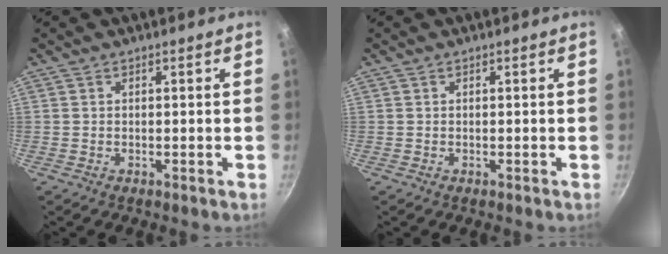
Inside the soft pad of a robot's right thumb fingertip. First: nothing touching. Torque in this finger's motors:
{"motor_torque": [0.00, 0.00, 0.02, 0.00, 0.00]}